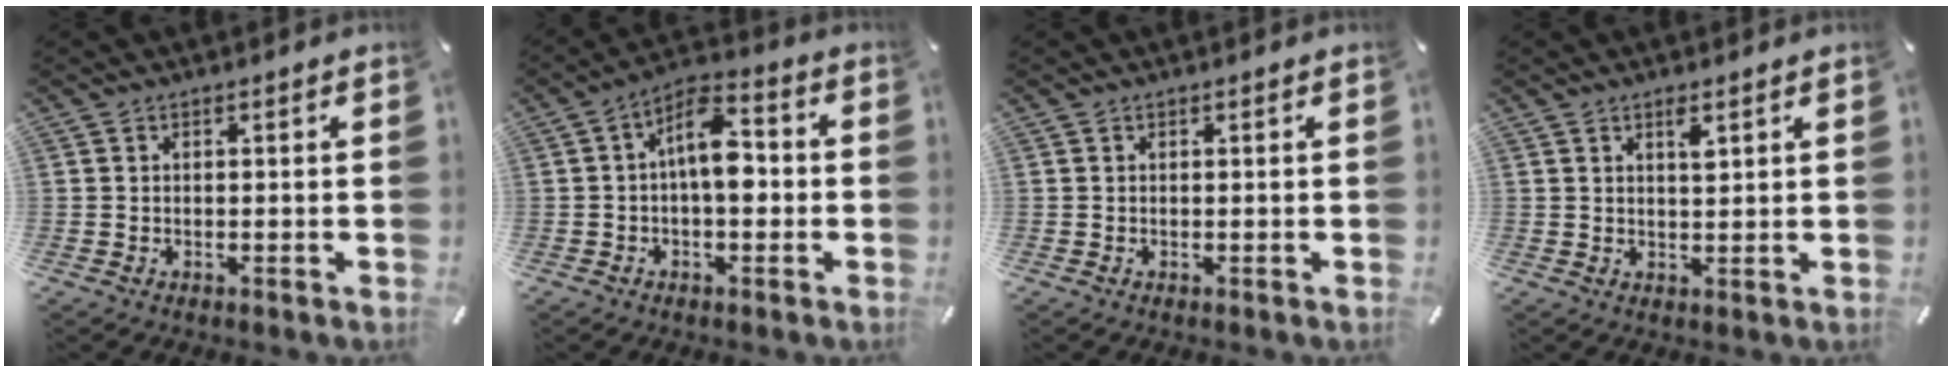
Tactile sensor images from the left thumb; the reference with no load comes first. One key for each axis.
{"total": 10.0, "fx": -0.6, "fy": 5.2, "fz": 8.5, "tx": -0.139, "ty": 0.009, "tz": -0.009}
{"total": 0.0}
{"total": 2.8, "fx": 1.5, "fy": 0.9, "fz": 2.1, "tx": -0.029, "ty": -0.004, "tz": 0.022}